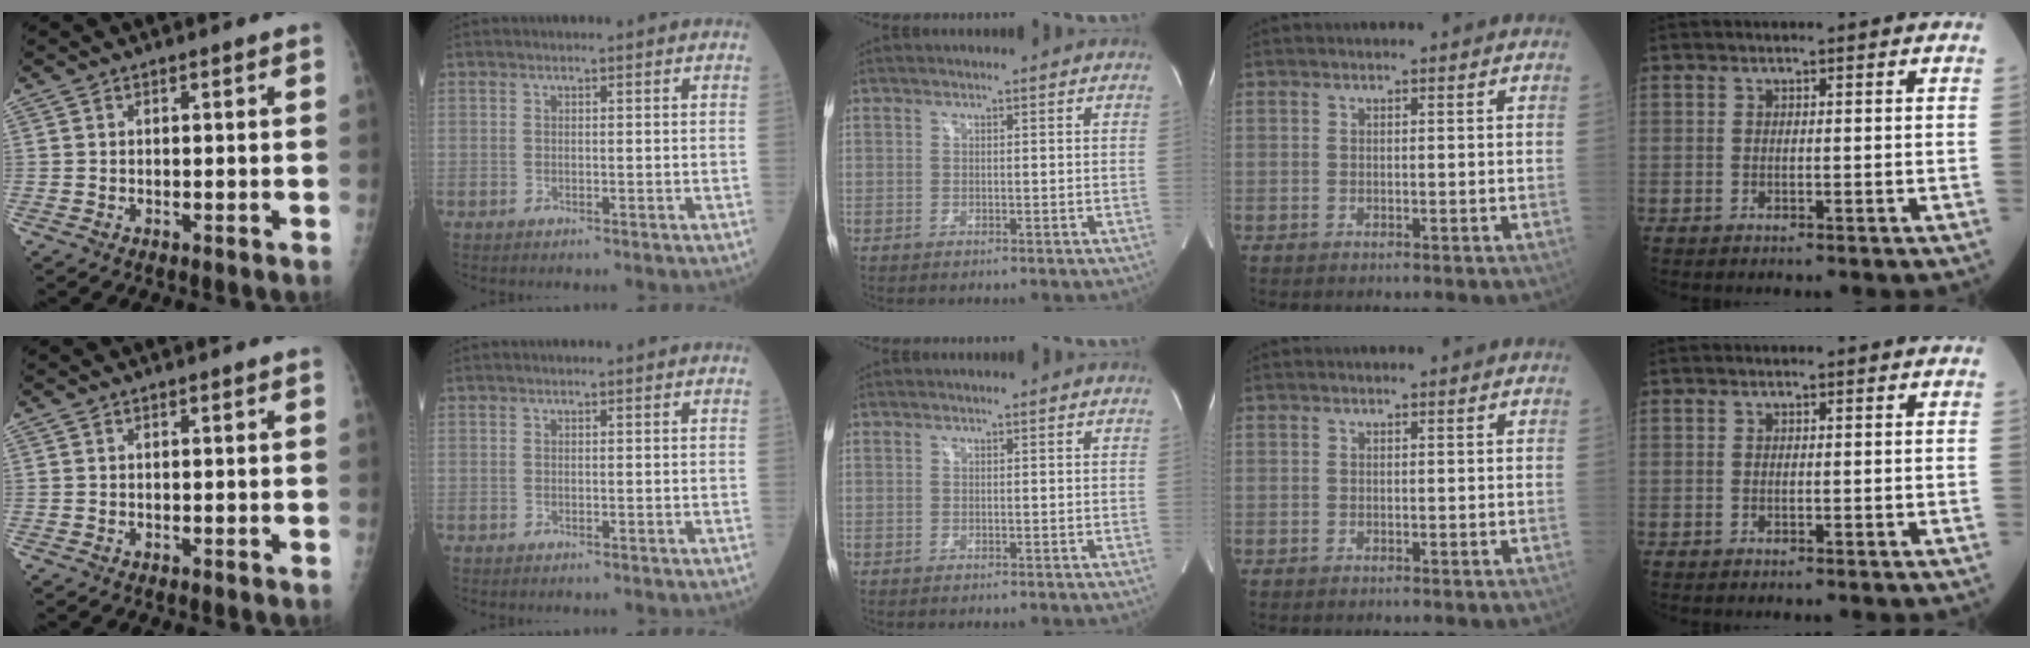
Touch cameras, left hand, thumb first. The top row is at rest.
{}